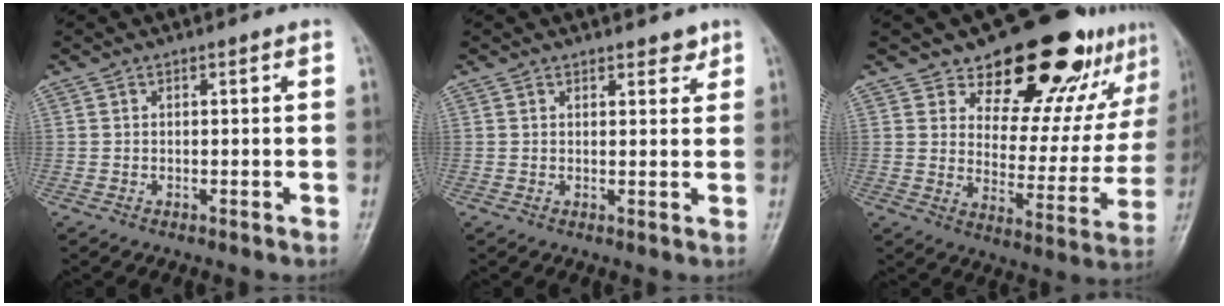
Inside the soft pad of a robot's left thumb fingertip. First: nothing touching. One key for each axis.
{"total": 2.4, "fx": 1.9, "fy": 1.1, "fz": 1.0, "tx": 0.004, "ty": -0.010, "tz": 0.021}
{"total": 20.0, "fx": 14.8, "fy": 9.0, "fz": 10.1, "tx": -0.078, "ty": -0.102, "tz": 0.201}